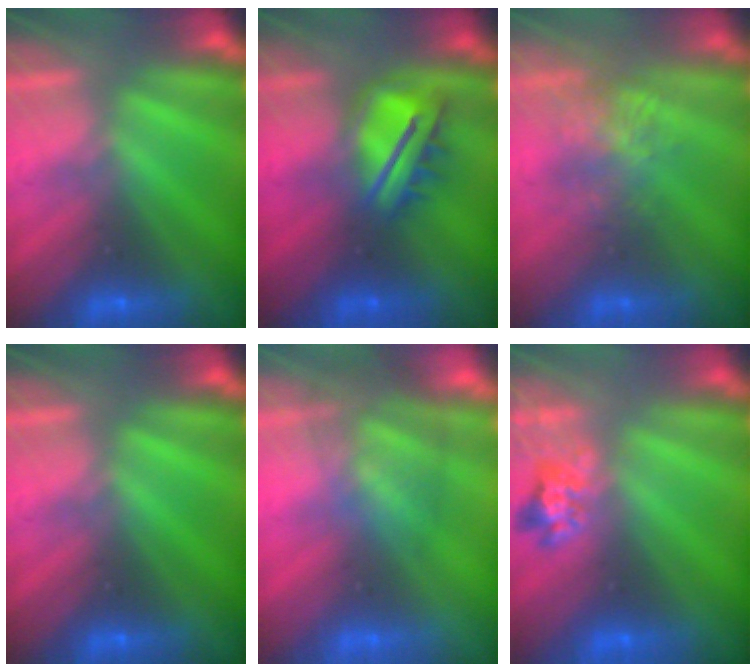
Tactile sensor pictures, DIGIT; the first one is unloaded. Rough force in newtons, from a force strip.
{"total": 4.9}
{"total": 3.8}
{"total": 0.0}
{"total": 3.7}
{"total": 2.4}